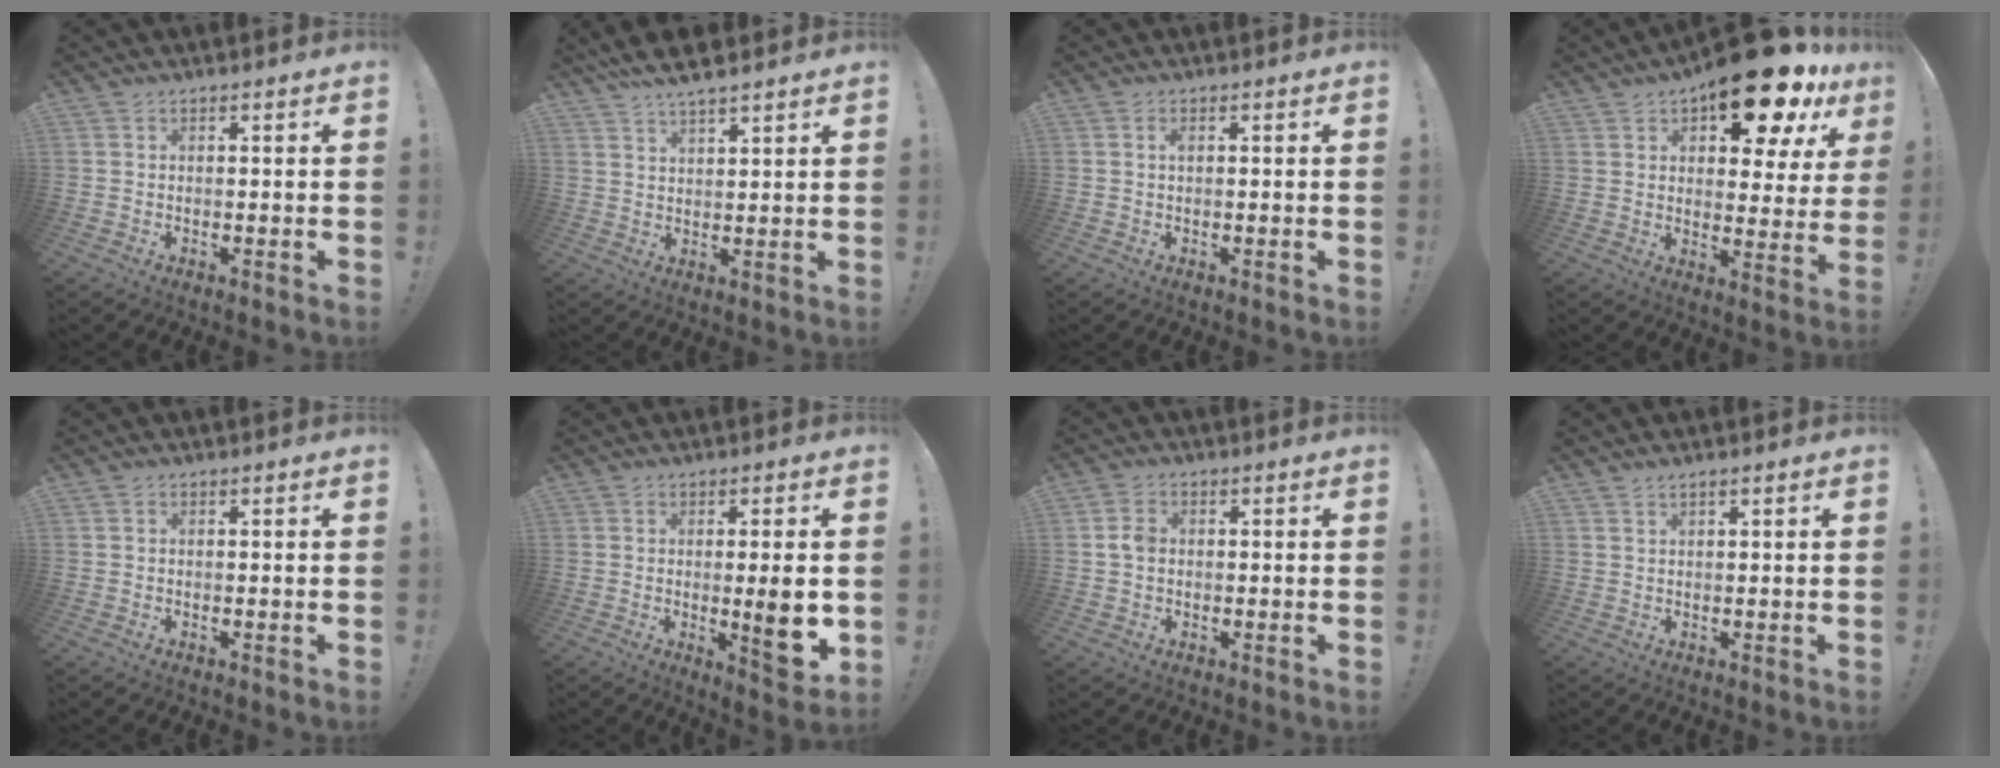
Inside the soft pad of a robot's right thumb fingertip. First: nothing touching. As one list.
[{"total": 6.2, "force": [5.3, 1.3, 2.9], "torque": [-0.062, -0.023, 0.101]}, {"total": 1.0, "force": [0.2, 0.5, 0.8], "torque": [-0.009, -0.001, 0.000]}, {"total": 18.5, "force": [12.7, 7.1, 11.5], "torque": [-0.159, -0.086, 0.213]}, {"total": 0.0}, {"total": 9.6, "force": [-0.5, 1.7, 9.4], "torque": [-0.118, -0.014, -0.010]}, {"total": 3.7, "force": [0.0, 2.8, 2.5], "torque": [-0.040, 0.007, 0.001]}, {"total": 1.1, "force": [1.0, 0.2, 0.5], "torque": [-0.010, -0.001, 0.019]}]